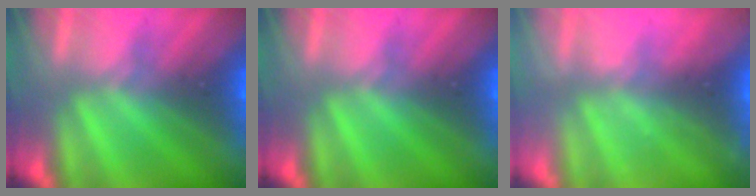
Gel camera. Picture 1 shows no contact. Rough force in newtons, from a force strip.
{"total": 0.0}
{"total": 2.1}